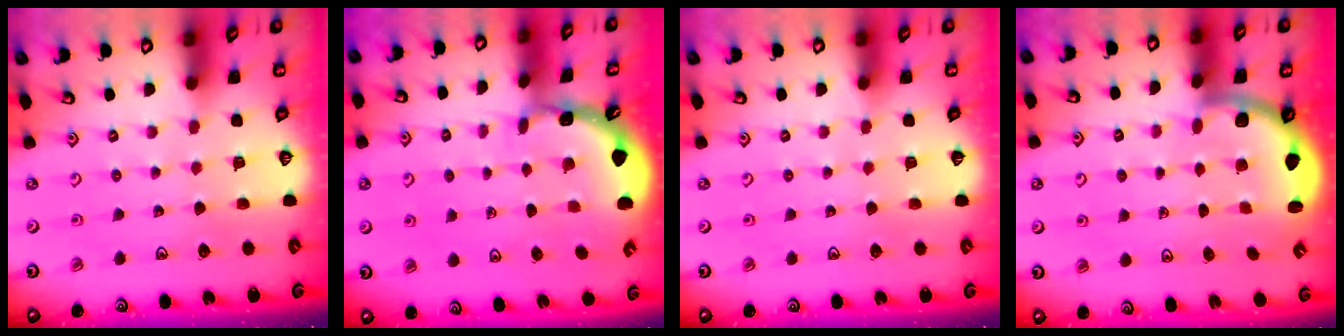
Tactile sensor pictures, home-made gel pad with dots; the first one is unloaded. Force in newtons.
{"total": 1.8, "press": 1.8, "slide": 0.1}
{"total": 0.0}
{"total": 2.4, "press": 2.3, "slide": 0.6}